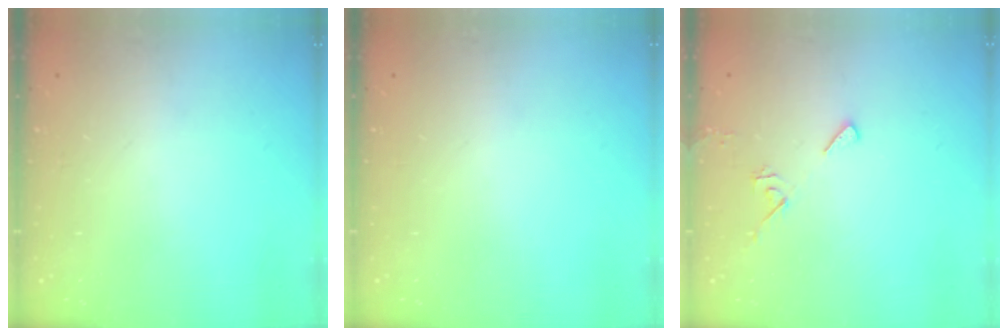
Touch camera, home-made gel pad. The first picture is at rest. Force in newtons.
{"total": 0.0}
{"total": 5.2, "press": 5.2, "slide": 0.6}